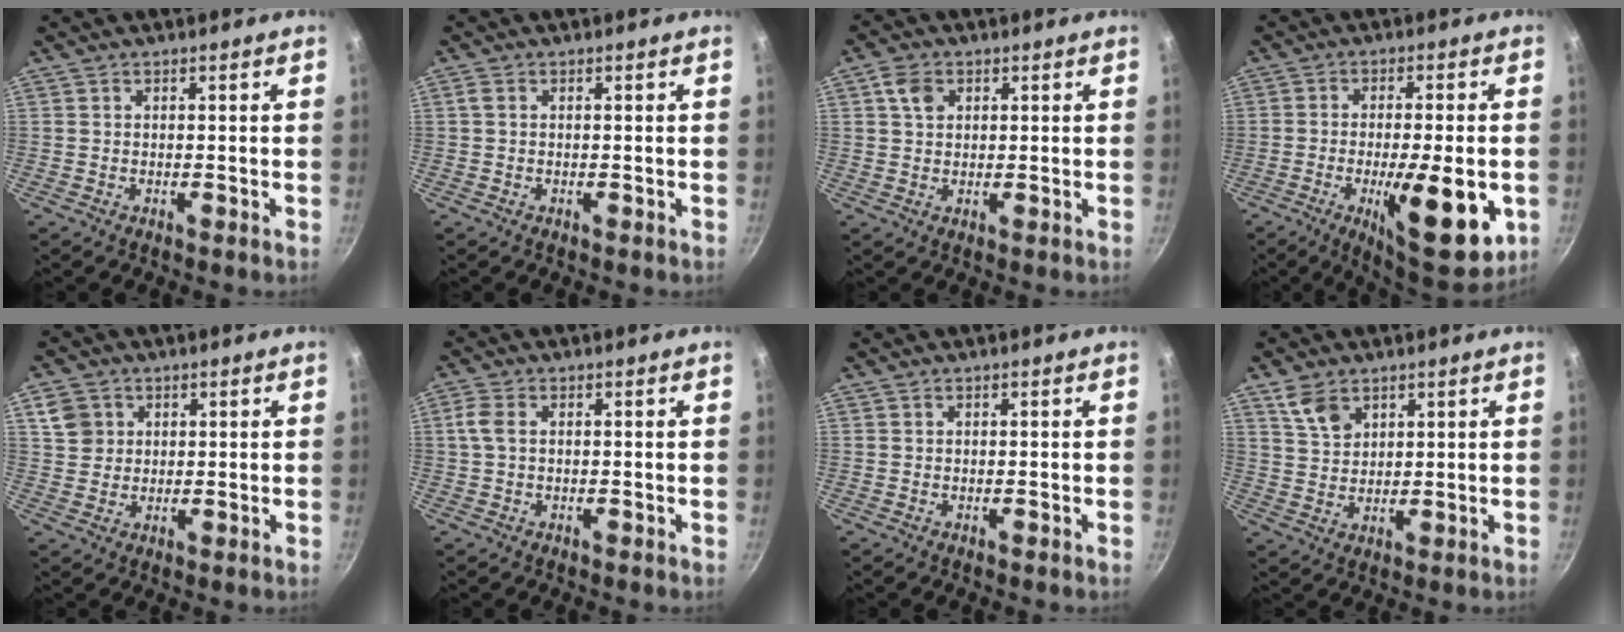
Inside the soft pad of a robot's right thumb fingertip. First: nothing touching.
{"total": 1.1, "force": [0.2, 0.7, 0.8], "torque": [-0.017, 0.003, 0.004]}
{"total": 4.0, "force": [1.5, 3.0, 2.1], "torque": [-0.029, 0.001, 0.026]}
{"total": 17.2, "force": [-4.8, 5.3, 15.7], "torque": [-0.211, 0.008, -0.062]}
{"total": 5.5, "force": [2.0, 4.8, 1.8], "torque": [-0.006, 0.004, 0.039]}
{"total": 3.2, "force": [0.5, 1.9, 2.5], "torque": [-0.060, 0.008, 0.006]}
{"total": 0.0}
{"total": 5.8, "force": [3.5, 3.7, 2.7], "torque": [-0.033, -0.013, 0.074]}